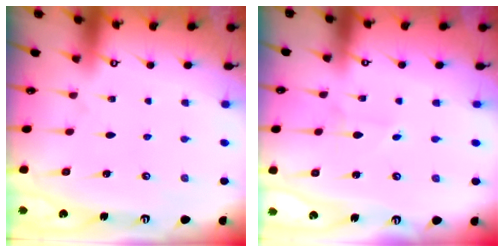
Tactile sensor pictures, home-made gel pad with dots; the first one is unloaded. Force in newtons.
{"total": 1.5, "press": 1.4, "slide": 0.2}